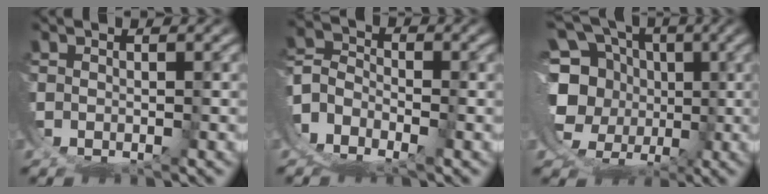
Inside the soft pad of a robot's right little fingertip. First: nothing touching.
{"total": 9.5, "force": [-3.0, 8.3, 3.6], "torque": [-0.093, -0.032, -0.061]}
{"total": 14.7, "force": [1.2, 11.6, 8.9], "torque": [-0.165, -0.027, 0.012]}